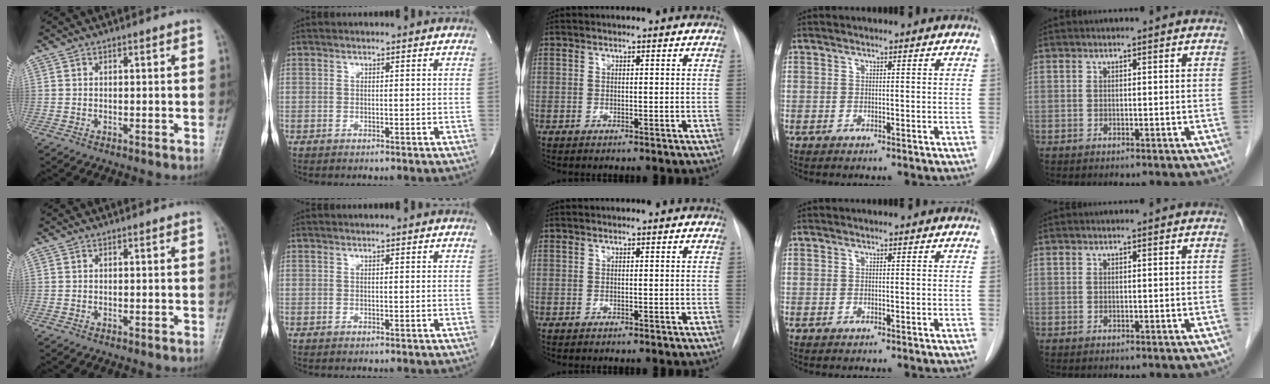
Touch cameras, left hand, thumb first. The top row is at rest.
{}